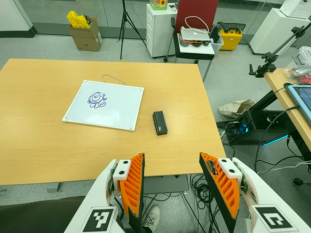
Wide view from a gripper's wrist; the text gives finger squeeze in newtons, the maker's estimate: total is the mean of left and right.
{"total": 0.0}